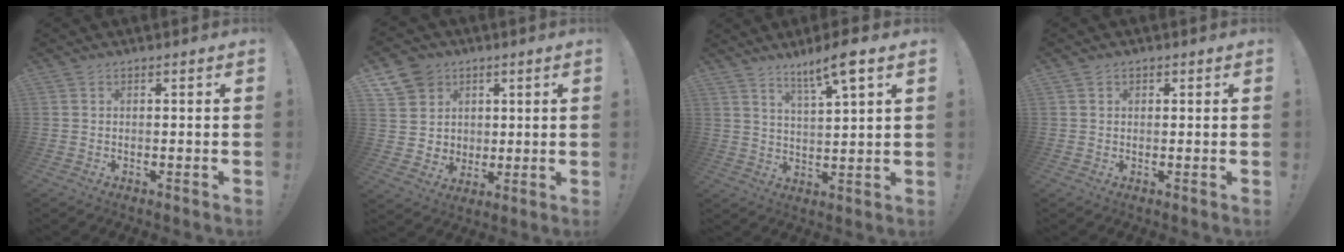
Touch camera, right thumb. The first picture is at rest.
{"total": 10.2, "force": [4.1, 9.0, 2.5], "torque": [-0.040, -0.013, 0.089]}
{"total": 8.6, "force": [6.0, 0.8, 6.1], "torque": [-0.105, -0.032, 0.098]}
{"total": 1.0, "force": [0.3, 0.9, 0.3], "torque": [0.000, -0.001, 0.005]}